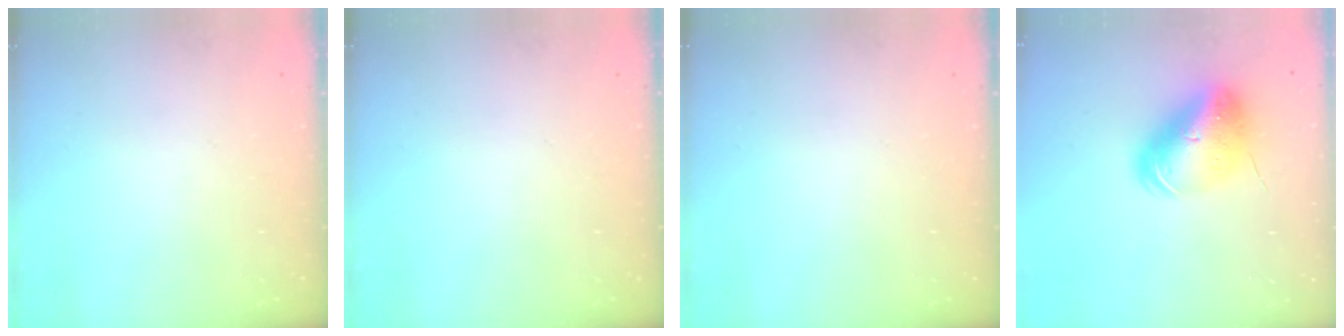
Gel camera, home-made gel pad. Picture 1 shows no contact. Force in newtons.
{"total": 0.0}
{"total": 0.0}
{"total": 13.3, "press": 13.1, "slide": 2.4}